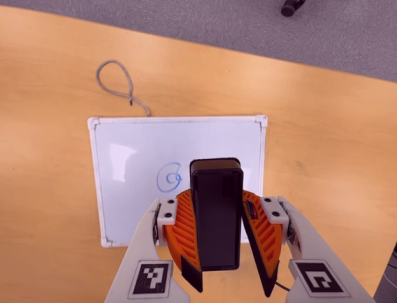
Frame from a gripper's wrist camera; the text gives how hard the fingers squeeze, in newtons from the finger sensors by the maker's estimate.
{"total": 7.7, "left": 8.6, "right": 6.8}